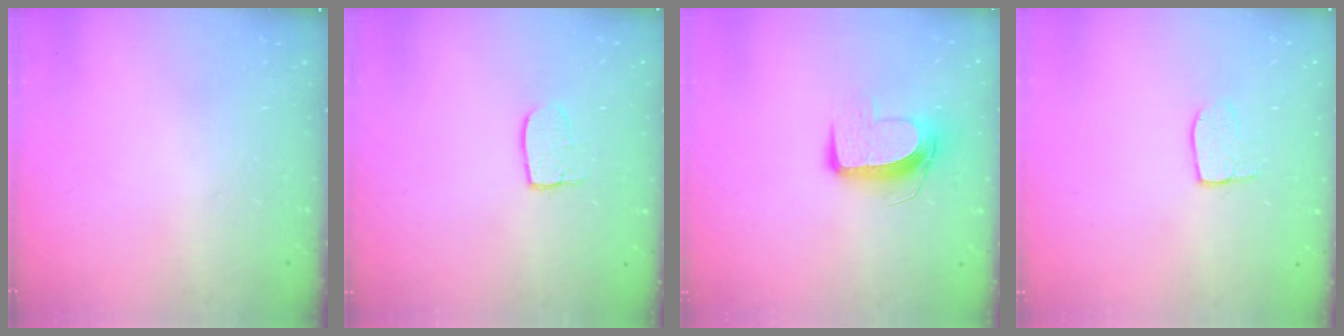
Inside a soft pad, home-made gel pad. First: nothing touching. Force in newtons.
{"total": 6.0, "press": 6.0, "slide": 0.5}
{"total": 10.1, "press": 10.1, "slide": 0.5}
{"total": 6.3, "press": 6.3, "slide": 0.2}